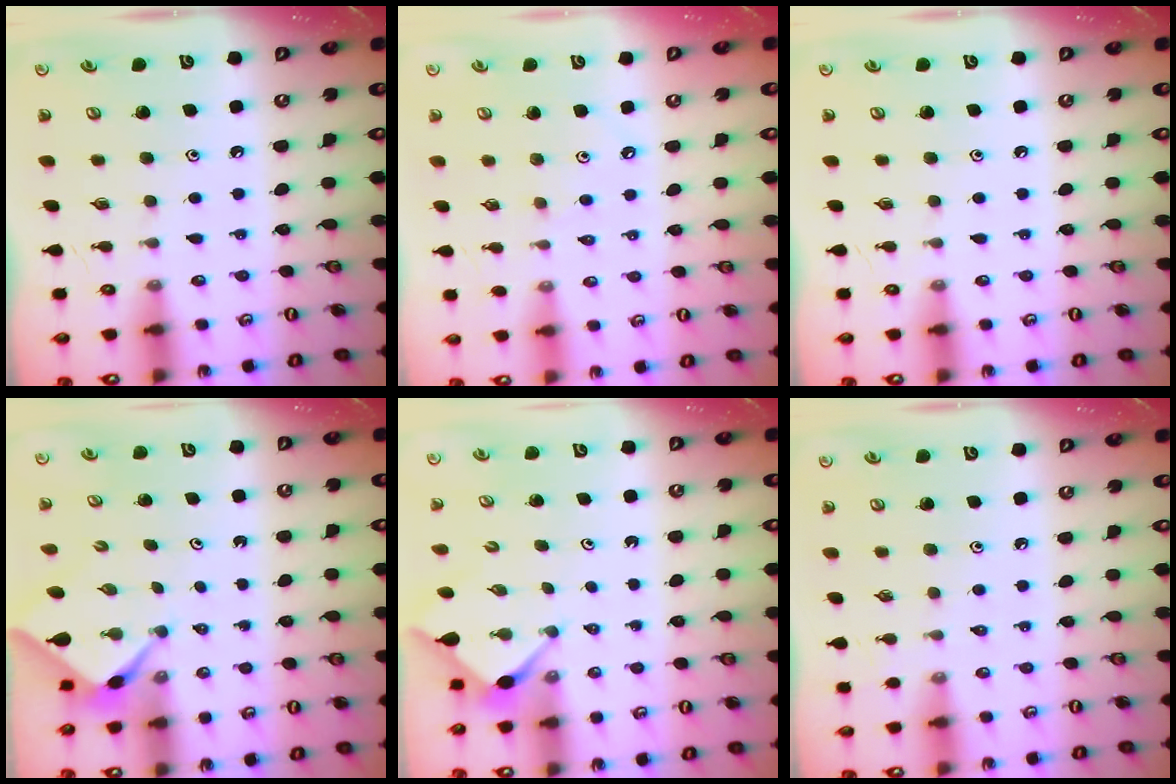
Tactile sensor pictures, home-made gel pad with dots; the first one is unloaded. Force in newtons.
{"total": 1.9, "press": 1.8, "slide": 0.5}
{"total": 0.0}
{"total": 2.2, "press": 2.2, "slide": 0.1}
{"total": 2.8, "press": 2.7, "slide": 0.4}
{"total": 0.6, "press": 0.6, "slide": 0.2}